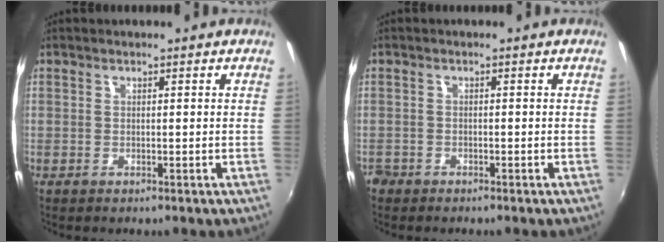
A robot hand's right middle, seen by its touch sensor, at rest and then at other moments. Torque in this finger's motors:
{"motor_torque": [-0.29, 0.03, 0.01, -0.01]}